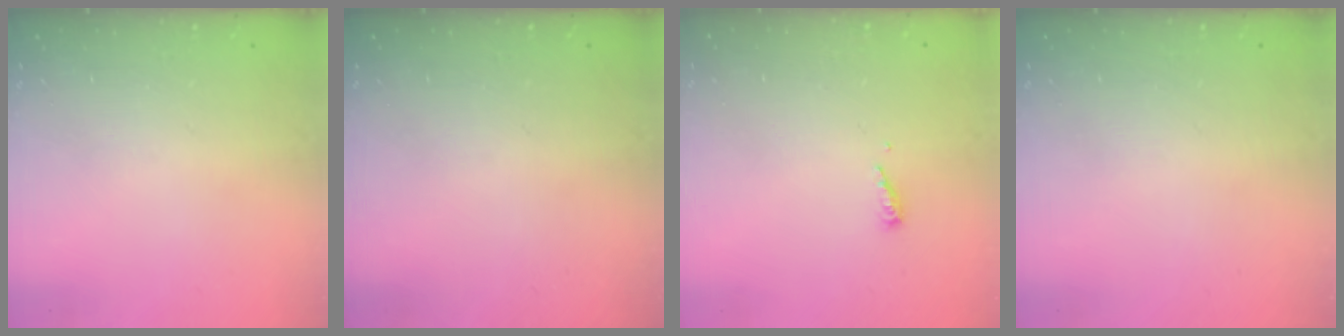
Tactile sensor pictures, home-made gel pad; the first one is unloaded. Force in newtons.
{"total": 0.0}
{"total": 4.7, "press": 4.6, "slide": 0.4}
{"total": 0.0}